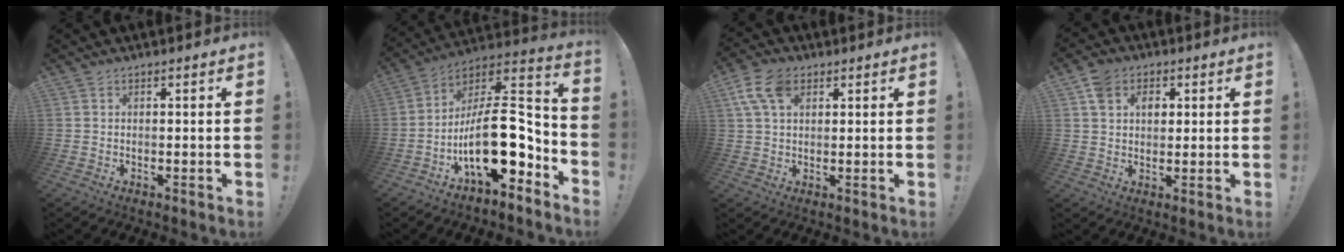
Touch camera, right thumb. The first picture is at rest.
{"total": 22.0, "force": [-5.8, 10.5, 18.4], "torque": [-0.323, 0.028, -0.088]}
{"total": 10.7, "force": [3.9, 7.0, 7.1], "torque": [-0.138, 0.001, 0.077]}
{"total": 6.9, "force": [2.7, 5.3, 3.5], "torque": [-0.060, 0.003, 0.052]}